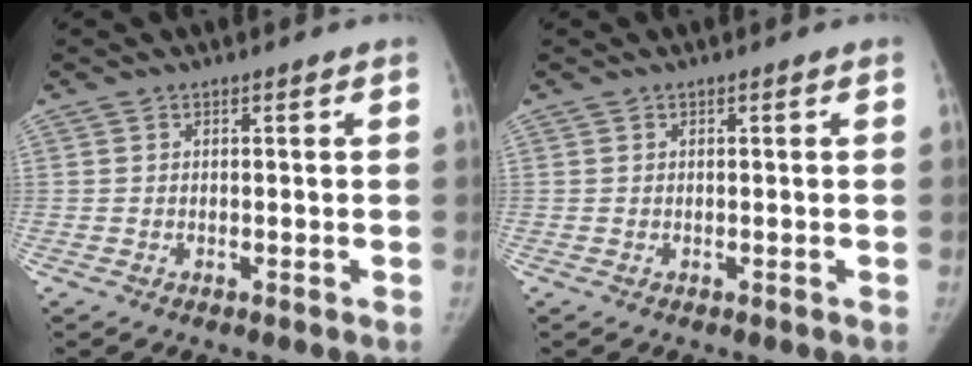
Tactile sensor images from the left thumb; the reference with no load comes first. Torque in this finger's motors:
{"motor_torque": [0.00, 0.00, 0.10, -0.06, 0.00]}